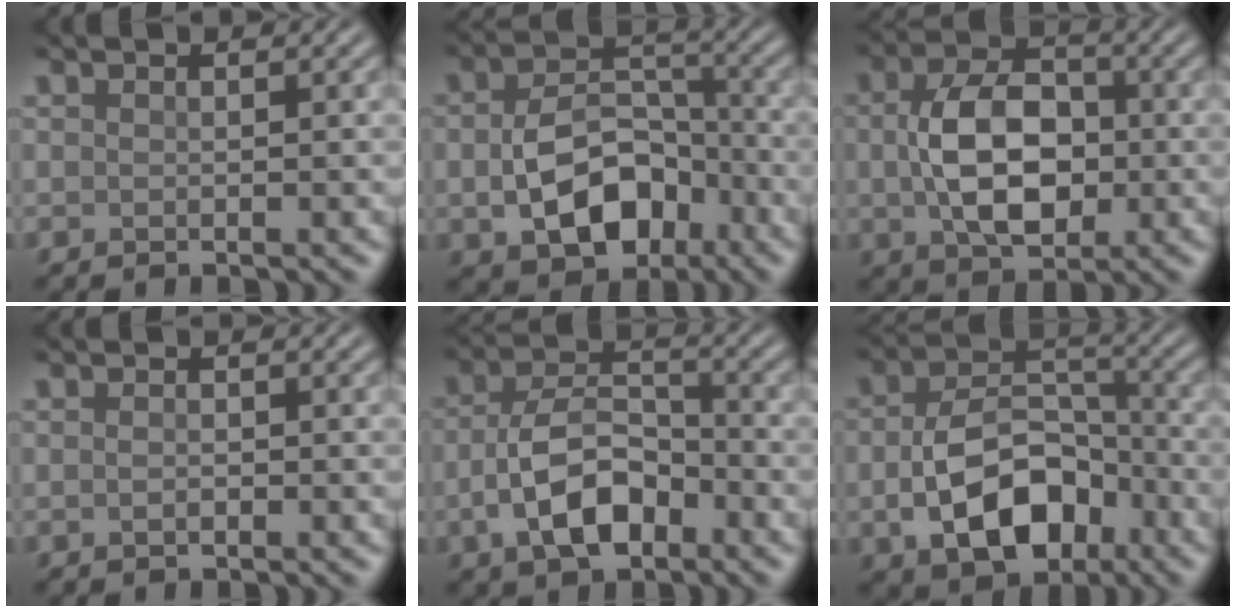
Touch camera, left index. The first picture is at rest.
{"total": 7.6, "force": [-2.1, 5.1, 5.3], "torque": [-0.098, -0.010, -0.026]}
{"total": 7.6, "force": [-0.1, 4.9, 5.8], "torque": [-0.112, 0.000, -0.004]}
{"total": 0.8, "force": [-0.3, 0.5, 0.7], "torque": [-0.014, -0.001, -0.005]}
{"total": 6.5, "force": [-2.4, 3.7, 4.8], "torque": [-0.091, 0.002, -0.047]}
{"total": 8.6, "force": [-2.6, 5.5, 6.1], "torque": [-0.114, -0.005, -0.038]}